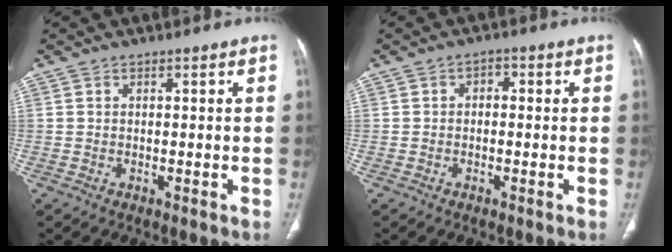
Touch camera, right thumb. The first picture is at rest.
{"total": 1.9, "force": [-0.1, 1.4, 1.3], "torque": [-0.007, 0.009, -0.011]}